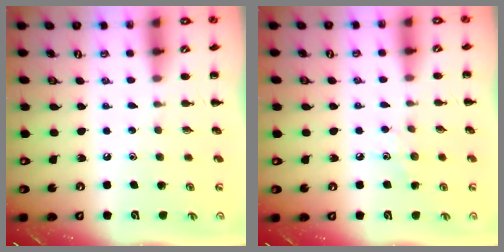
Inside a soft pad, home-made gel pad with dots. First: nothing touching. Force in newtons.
{"total": 4.4, "press": 4.1, "slide": 1.6}